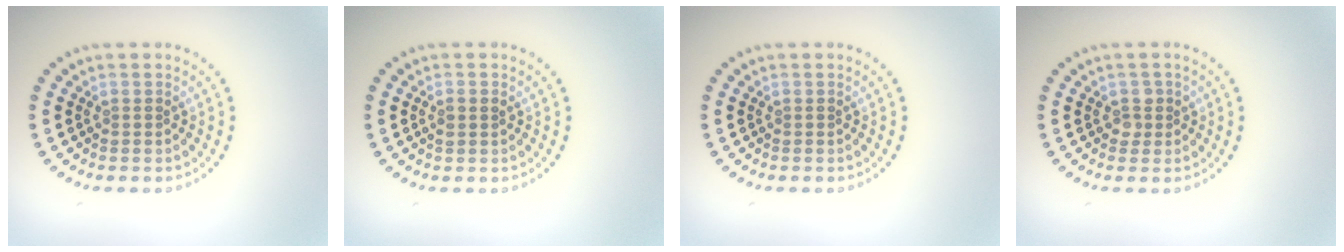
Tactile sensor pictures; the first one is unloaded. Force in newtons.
{"total": 1.1, "press": 1.1, "slide": 0.1}
{"total": 0.0}
{"total": 1.2, "press": 1.1, "slide": 0.4}